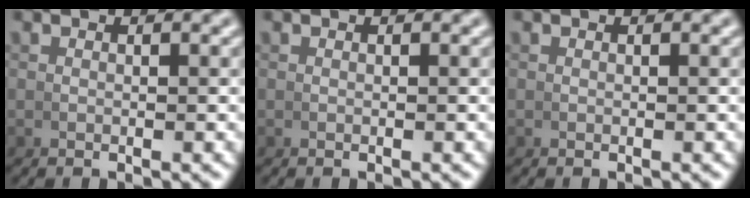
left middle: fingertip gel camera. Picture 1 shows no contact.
{"total": 0.0}
{"total": 0.0}